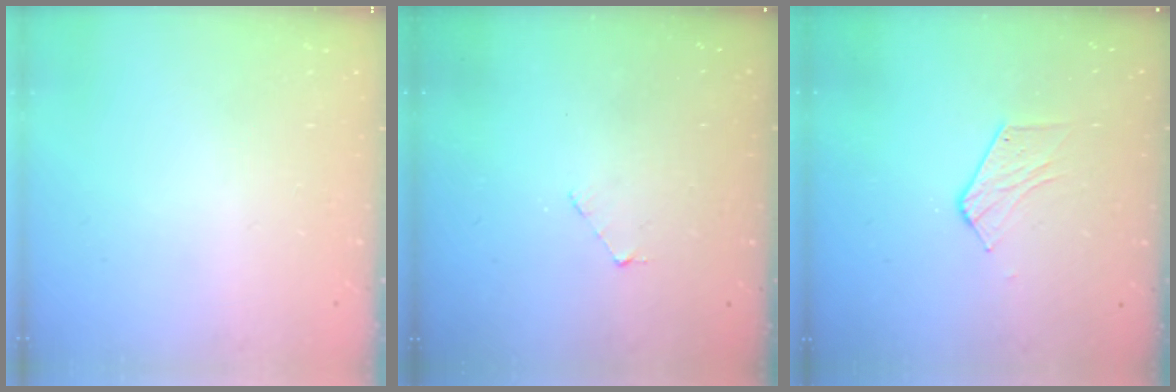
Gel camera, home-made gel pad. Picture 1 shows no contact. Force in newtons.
{"total": 1.9, "press": 1.9, "slide": 0.2}
{"total": 5.8, "press": 5.8, "slide": 0.5}